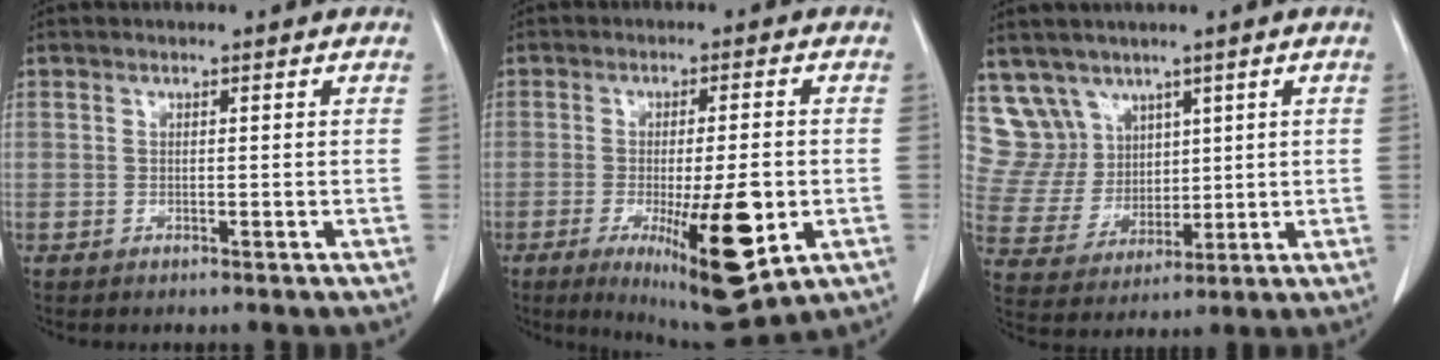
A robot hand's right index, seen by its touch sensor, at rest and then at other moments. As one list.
[{"total": 13.6, "force": [-4.1, 2.4, 12.7], "torque": [-0.199, -0.028, -0.052]}, {"total": 8.3, "force": [5.7, 6.0, 0.1], "torque": [-0.009, 0.028, 0.130]}]